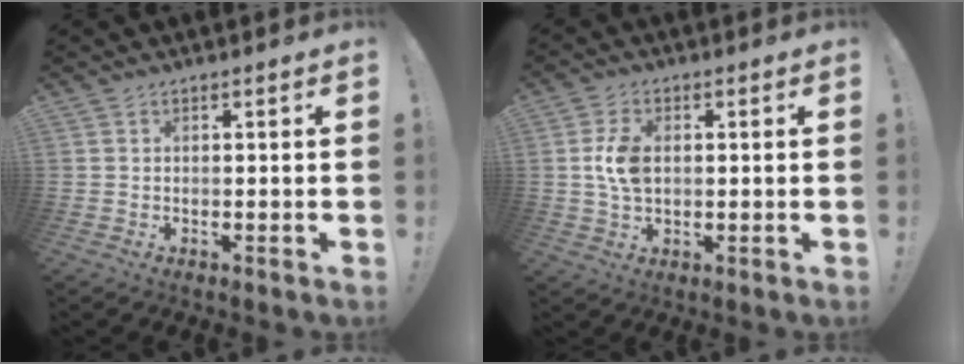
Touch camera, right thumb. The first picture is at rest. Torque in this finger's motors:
{"motor_torque": [1.13, 1.04, 0.82, -0.29, 0.00]}